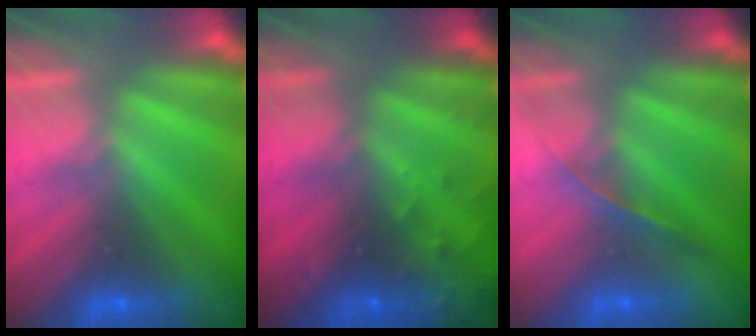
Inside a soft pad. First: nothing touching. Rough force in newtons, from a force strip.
{"total": 8.3}
{"total": 1.5}